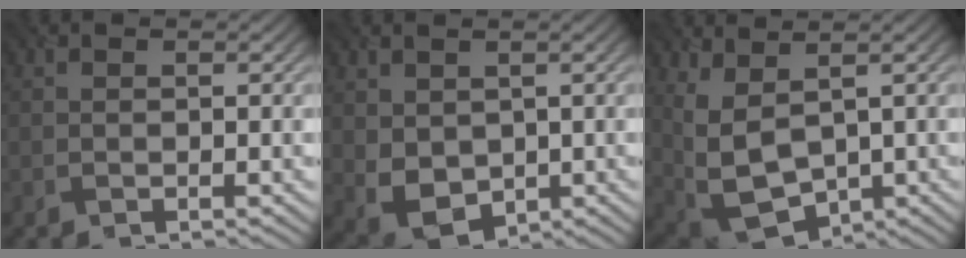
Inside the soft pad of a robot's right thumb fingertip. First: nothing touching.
{"total": 5.0, "force": [0.8, 3.8, 3.1], "torque": [-0.089, -0.015, 0.023]}
{"total": 8.6, "force": [2.1, 4.8, 6.8], "torque": [-0.184, -0.015, 0.056]}